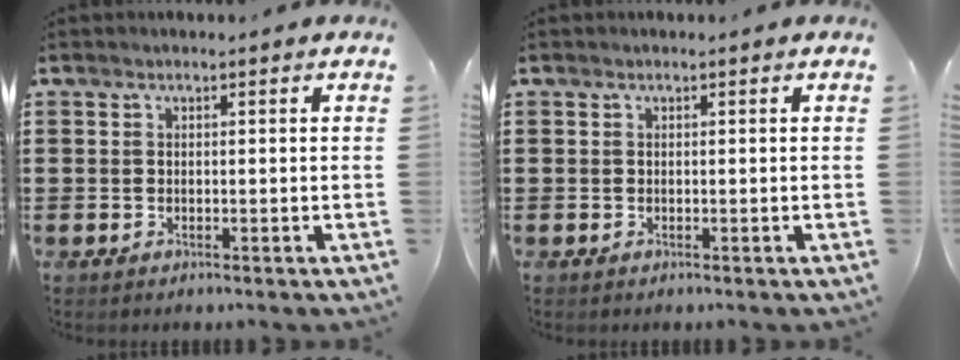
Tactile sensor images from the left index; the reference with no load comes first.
{"total": 0.0}